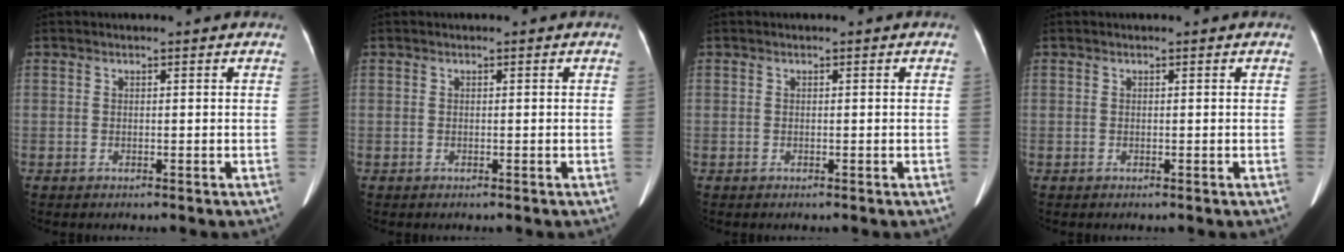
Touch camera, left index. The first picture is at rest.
{"total": 0.0}
{"total": 0.0}
{"total": 0.0}